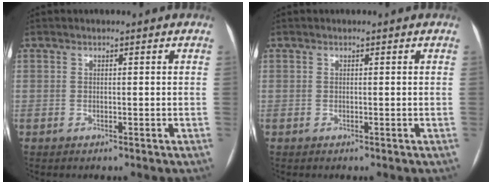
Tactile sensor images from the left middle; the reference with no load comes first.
{"total": 0.0}